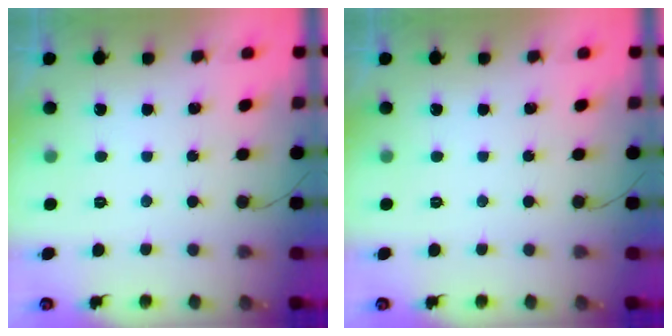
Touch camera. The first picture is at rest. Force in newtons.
{"total": 0.0}